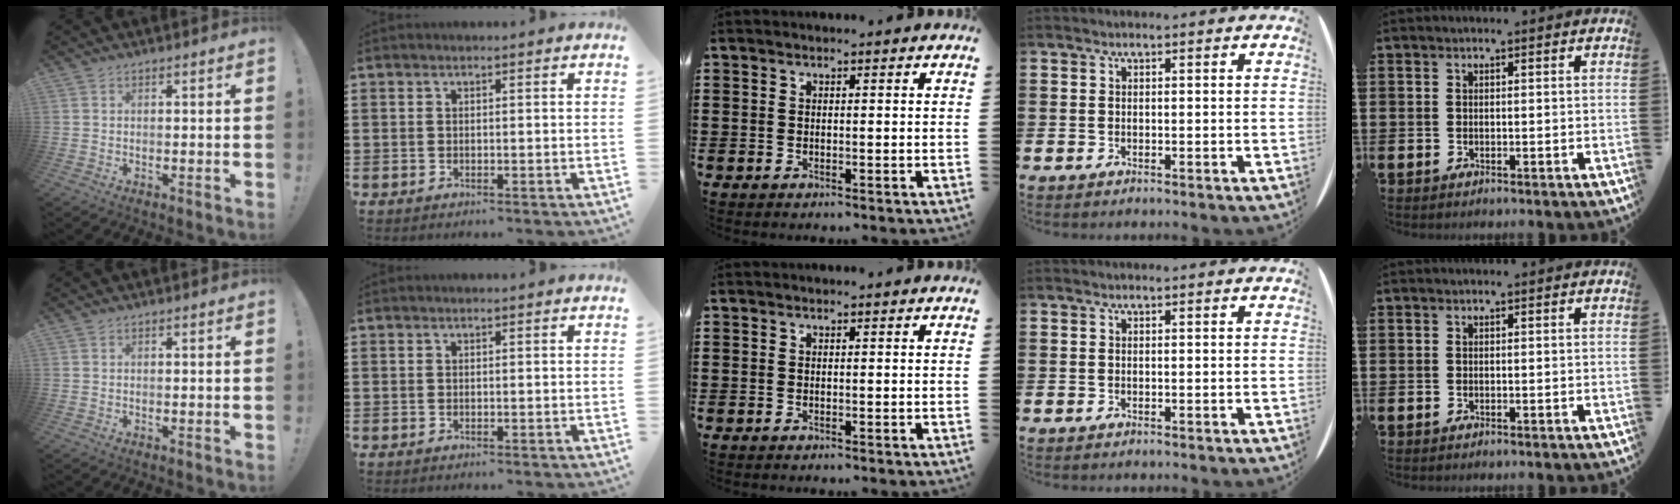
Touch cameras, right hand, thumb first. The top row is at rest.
{}